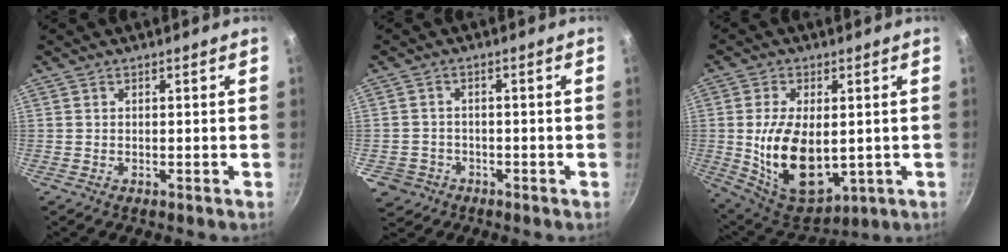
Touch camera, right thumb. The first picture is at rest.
{"total": 4.5, "force": [-2.2, 3.9, 0.4], "torque": [-0.001, 0.014, -0.035]}
{"total": 16.4, "force": [-0.9, 9.2, 13.6], "torque": [-0.231, -0.013, 0.013]}